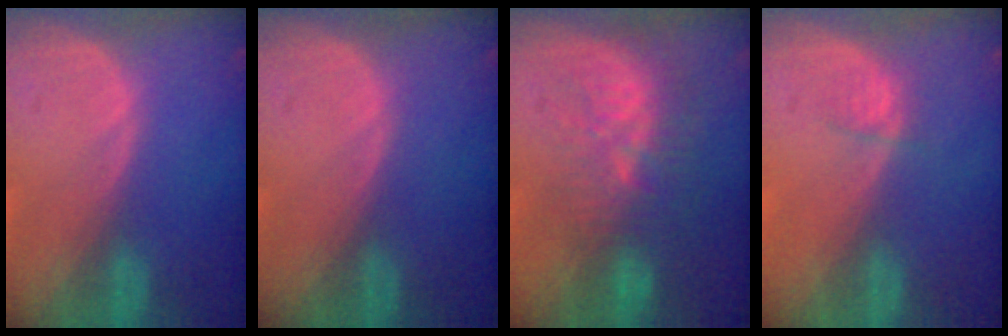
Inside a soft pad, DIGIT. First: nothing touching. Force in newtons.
{"total": 0.0}
{"total": 9.3, "press": 8.9, "slide": 2.5}
{"total": 1.4, "press": 1.3, "slide": 0.6}